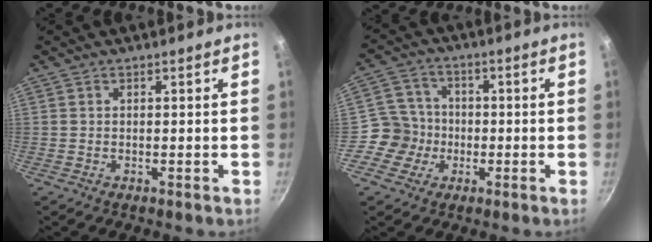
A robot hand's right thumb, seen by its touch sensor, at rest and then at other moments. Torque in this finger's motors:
{"motor_torque": [0.18, -0.19, -0.13, -0.12, 0.01]}